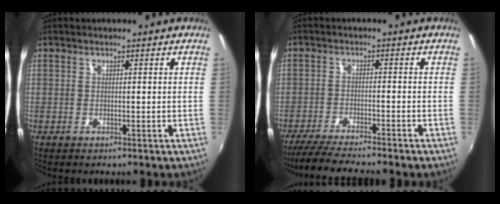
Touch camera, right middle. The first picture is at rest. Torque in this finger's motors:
{"motor_torque": [1.07, -1.07, 0.13, 0.09]}